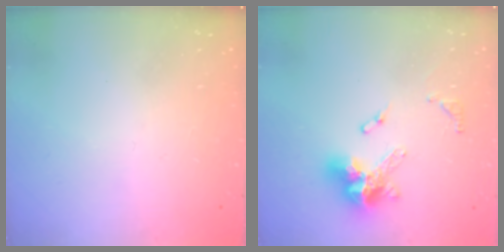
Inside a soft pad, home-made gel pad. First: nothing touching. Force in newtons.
{"total": 12.8, "press": 12.7, "slide": 1.4}